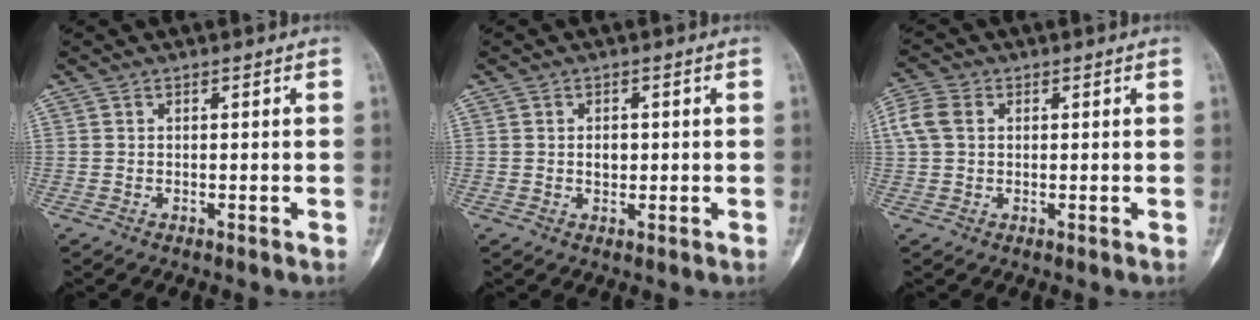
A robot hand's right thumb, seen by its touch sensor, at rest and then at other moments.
{"total": 2.2, "force": [0.1, 1.6, 1.6], "torque": [-0.016, 0.002, 0.003]}
{"total": 5.5, "force": [1.1, 4.1, 3.5], "torque": [-0.090, 0.017, 0.020]}